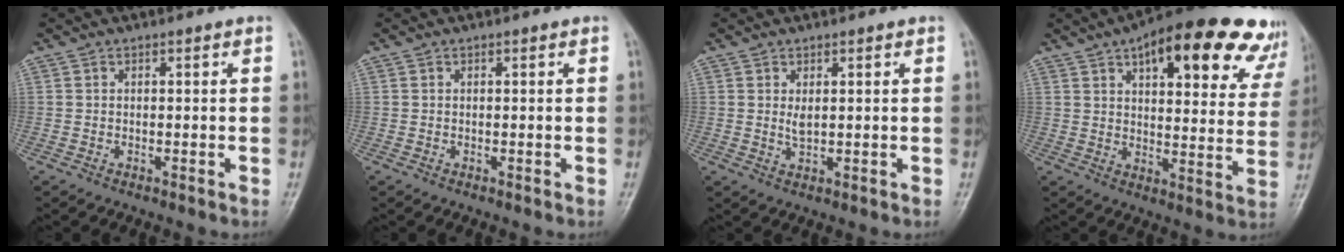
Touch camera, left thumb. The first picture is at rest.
{"total": 0.0}
{"total": 2.2, "force": [0.7, 1.1, 1.8], "torque": [-0.025, -0.008, 0.014]}
{"total": 24.9, "force": [14.8, 9.7, 17.5], "torque": [-0.198, -0.019, 0.184]}